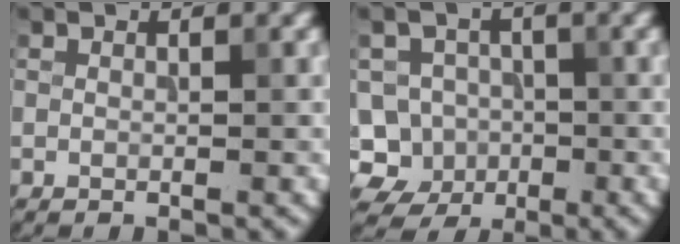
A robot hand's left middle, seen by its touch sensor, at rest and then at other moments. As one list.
[{"total": 7.0, "force": [-2.9, 6.1, 1.6], "torque": [-0.011, 0.002, -0.069]}]